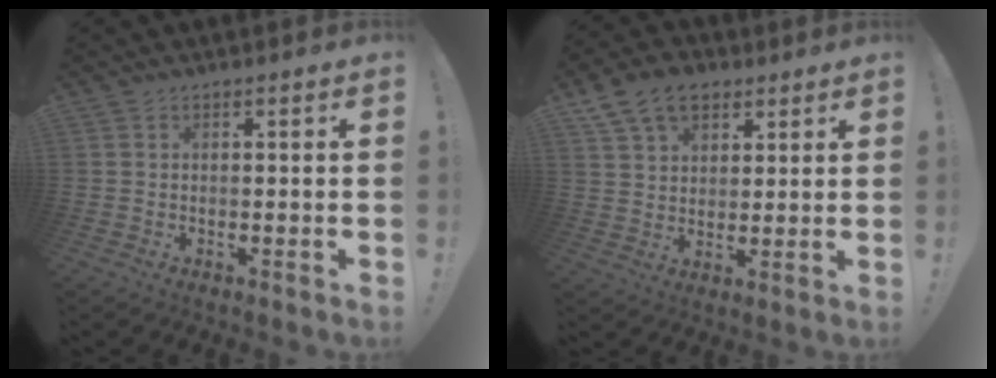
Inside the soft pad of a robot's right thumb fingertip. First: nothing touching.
{"total": 11.2, "force": [6.3, 7.6, 5.3], "torque": [-0.088, -0.020, 0.123]}